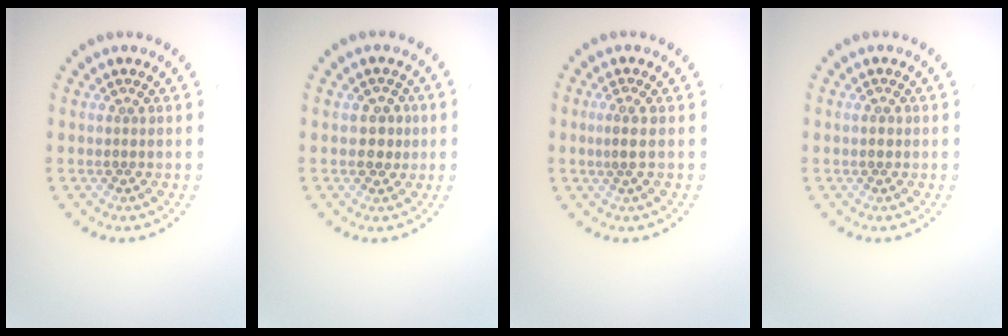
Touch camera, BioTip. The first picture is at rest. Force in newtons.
{"total": 1.9, "press": 1.8, "slide": 0.5}
{"total": 1.4, "press": 1.2, "slide": 0.8}
{"total": 0.9, "press": 0.9, "slide": 0.2}